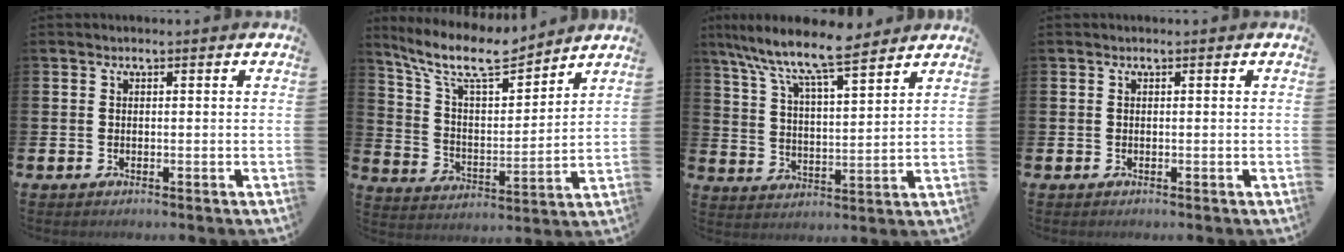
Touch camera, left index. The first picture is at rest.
{"total": 10.7, "force": [9.2, 2.5, 4.7], "torque": [-0.124, -0.050, 0.163]}
{"total": 9.3, "force": [8.3, 1.2, 4.0], "torque": [-0.106, -0.050, 0.144]}
{"total": 0.0}